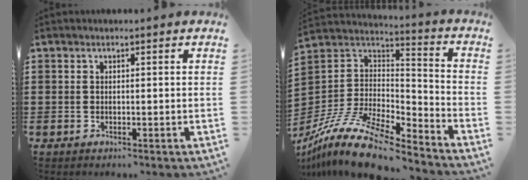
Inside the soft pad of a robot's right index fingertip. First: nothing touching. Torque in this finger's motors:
{"motor_torque": [1.11, -1.02, 1.02, 0.21]}